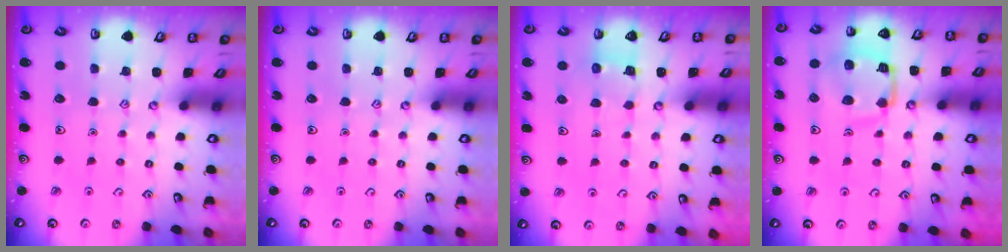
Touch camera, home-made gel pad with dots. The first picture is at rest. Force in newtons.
{"total": 0.0}
{"total": 3.8, "press": 3.8, "slide": 0.4}
{"total": 14.2, "press": 14.2, "slide": 1.5}